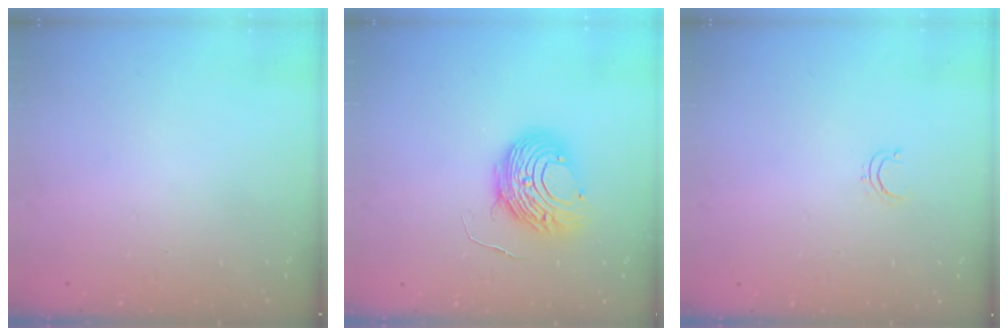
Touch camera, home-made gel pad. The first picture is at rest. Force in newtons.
{"total": 10.9, "press": 10.8, "slide": 1.1}
{"total": 2.8, "press": 2.8, "slide": 0.2}